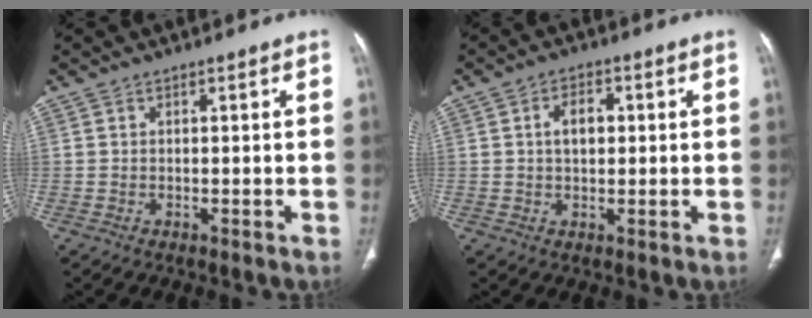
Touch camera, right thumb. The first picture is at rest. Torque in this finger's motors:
{"motor_torque": [0.33, 0.80, 0.41, -0.30, 0.01]}